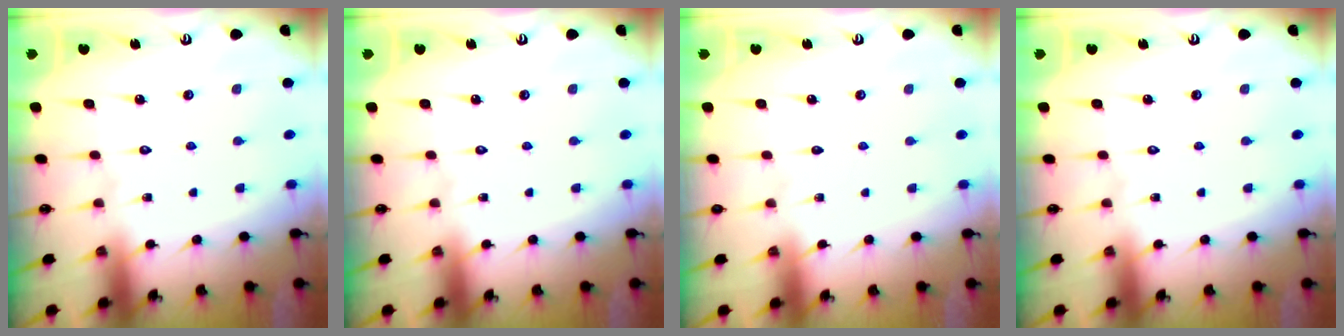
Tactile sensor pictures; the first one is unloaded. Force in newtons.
{"total": 0.0}
{"total": 0.0}
{"total": 0.0}